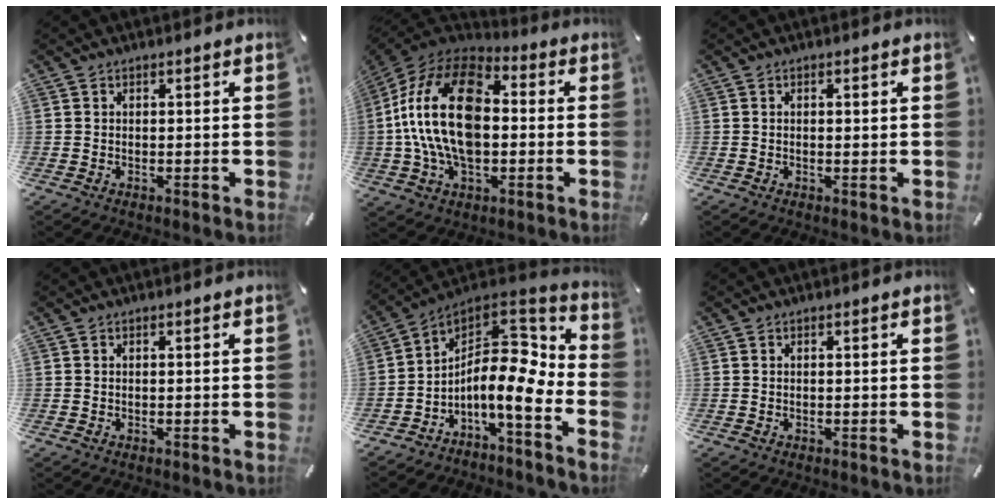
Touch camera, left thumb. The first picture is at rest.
{"total": 23.0, "force": [-0.4, 14.5, 17.8], "torque": [-0.373, 0.018, -0.011]}
{"total": 0.5, "force": [0.1, 0.2, 0.5], "torque": [-0.010, 0.002, 0.000]}
{"total": 0.0}
{"total": 13.0, "force": [-2.8, 6.2, 11.1], "torque": [-0.189, -0.035, -0.058]}
{"total": 0.0}